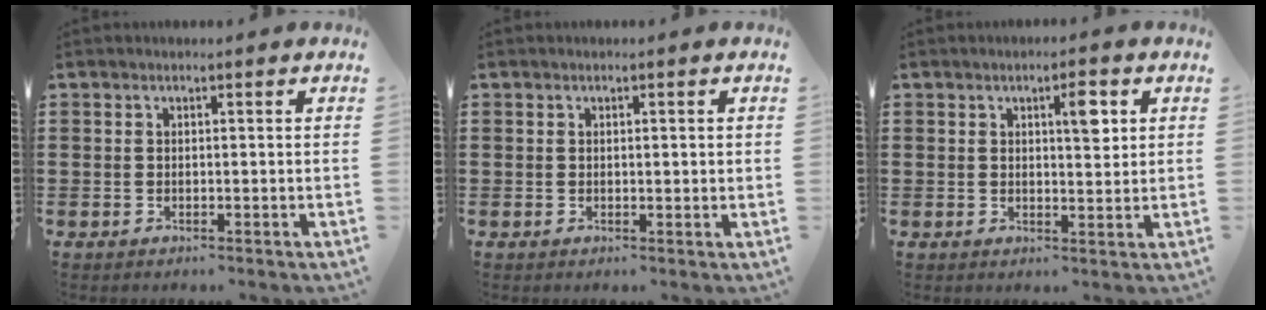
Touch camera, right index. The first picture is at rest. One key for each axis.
{"total": 0.6, "fx": 0.2, "fy": 0.0, "fz": 0.5, "tx": -0.010, "ty": 0.000, "tz": 0.003}
{"total": 4.1, "fx": 1.6, "fy": 1.2, "fz": 3.6, "tx": -0.050, "ty": -0.001, "tz": 0.018}